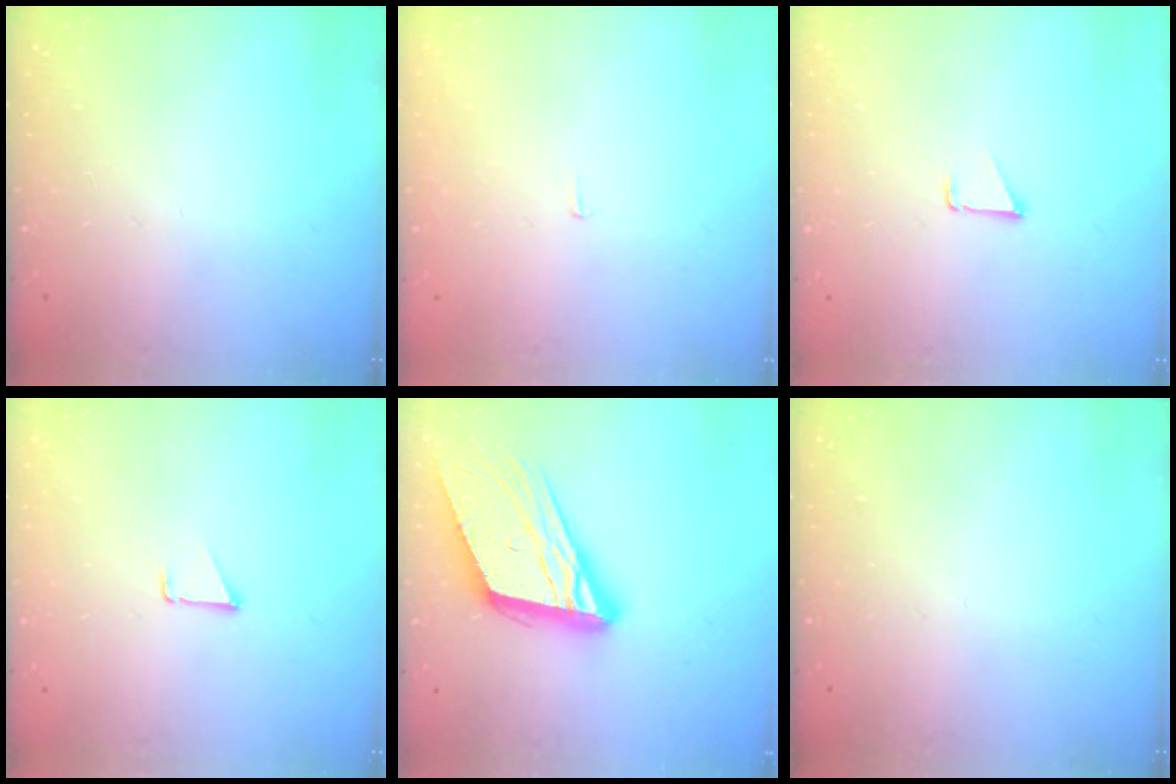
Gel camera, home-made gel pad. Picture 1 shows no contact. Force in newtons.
{"total": 2.2, "press": 2.2, "slide": 0.1}
{"total": 0.9, "press": 0.9, "slide": 0.1}
{"total": 0.9, "press": 0.9, "slide": 0.1}
{"total": 18.2, "press": 18.0, "slide": 2.7}
{"total": 0.0}